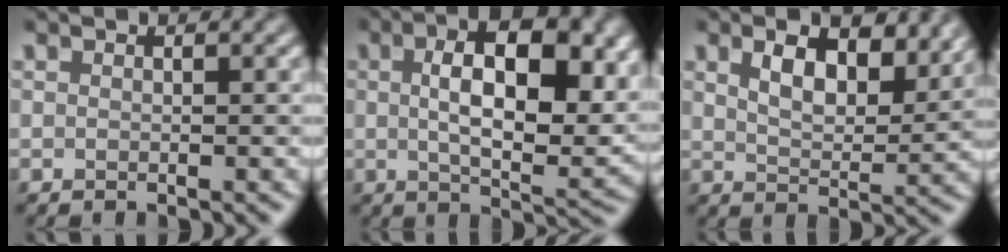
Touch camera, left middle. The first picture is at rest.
{"total": 10.7, "force": [2.2, 4.7, 9.4], "torque": [-0.136, -0.001, 0.036]}
{"total": 6.0, "force": [3.2, 2.8, 4.1], "torque": [-0.076, -0.003, 0.047]}